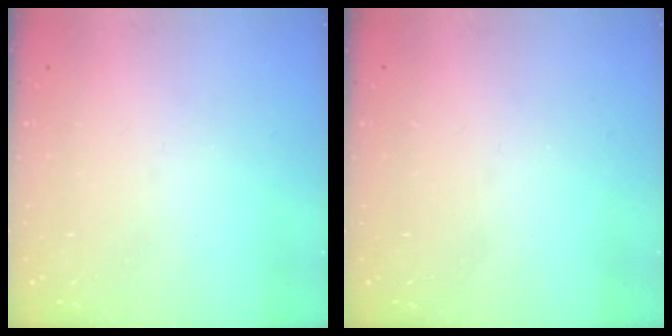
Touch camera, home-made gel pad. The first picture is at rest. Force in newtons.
{"total": 0.0}